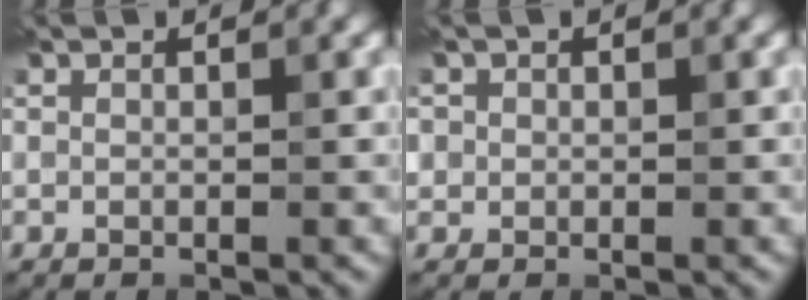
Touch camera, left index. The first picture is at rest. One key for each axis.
{"total": 2.0, "fx": 0.8, "fy": 1.8, "fz": 0.5, "tx": 0.001, "ty": 0.010, "tz": 0.004}